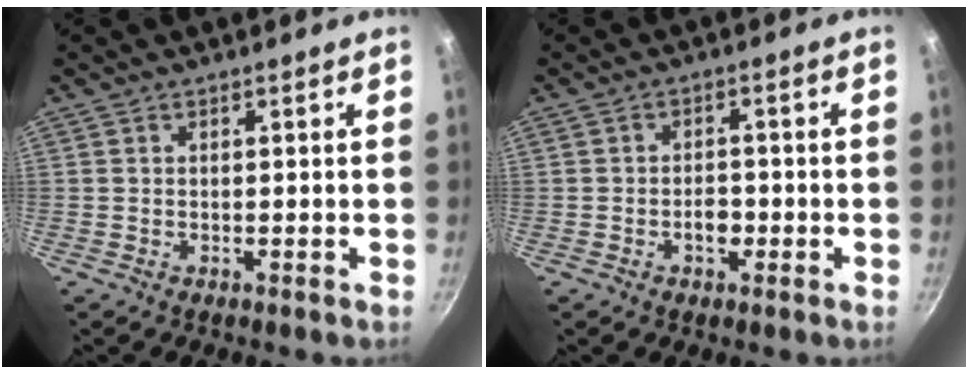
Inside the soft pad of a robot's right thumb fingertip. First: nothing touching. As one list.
[{"total": 3.2, "force": [-1.2, 2.1, 2.1], "torque": [-0.014, 0.012, -0.018]}]